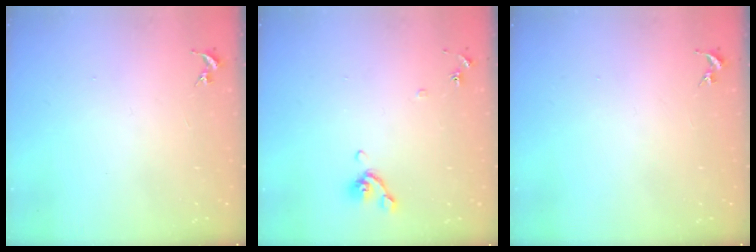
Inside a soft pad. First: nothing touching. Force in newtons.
{"total": 7.8, "press": 7.6, "slide": 1.6}
{"total": 0.0}